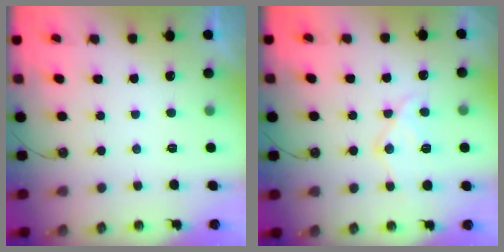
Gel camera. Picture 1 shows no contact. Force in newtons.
{"total": 12.9, "press": 12.8, "slide": 1.3}